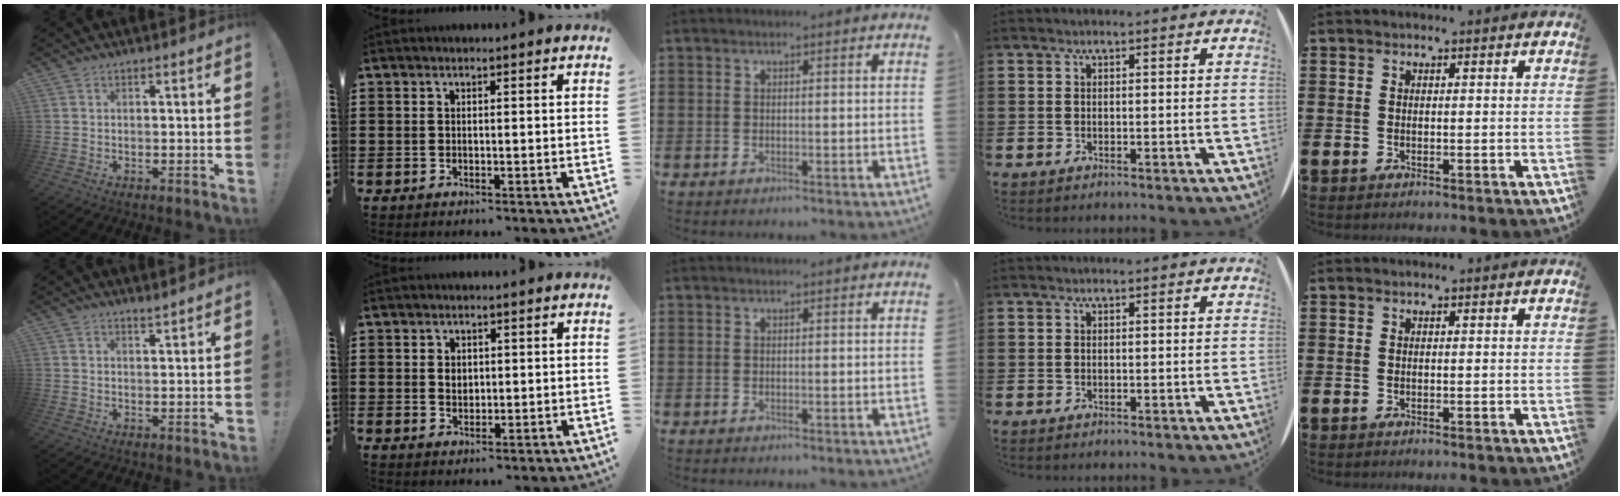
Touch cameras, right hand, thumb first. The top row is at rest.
{"thumb": {"total": 1.5, "force": [1.4, -0.1, 0.7], "torque": [-0.007, -0.007, 0.024]}, "index": {"total": 1.7, "force": [0.4, 1.3, 1.1], "torque": [-0.024, 0.006, 0.007]}}